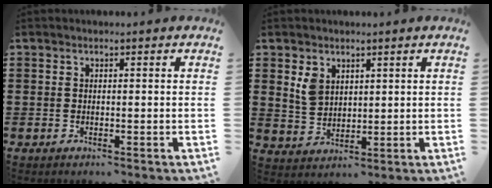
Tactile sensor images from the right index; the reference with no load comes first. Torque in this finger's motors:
{"motor_torque": [0.27, 0.26, 0.11, 0.05]}